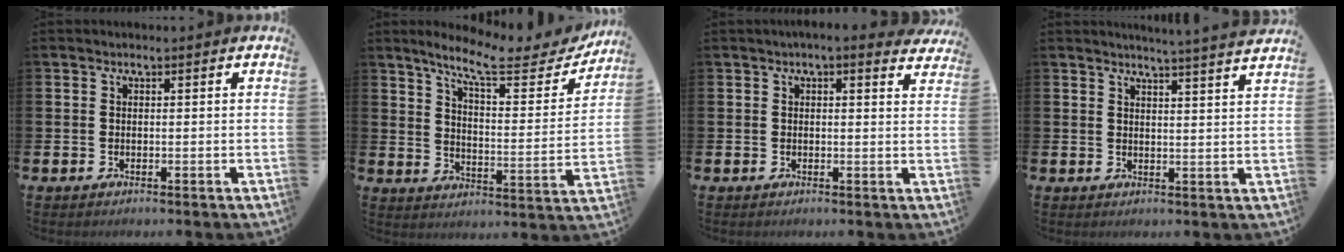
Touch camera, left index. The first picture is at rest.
{"total": 9.8, "force": [8.3, 2.1, 4.7], "torque": [-0.105, -0.051, 0.136]}
{"total": 1.9, "force": [1.8, 0.1, 0.7], "torque": [-0.007, -0.012, 0.029]}
{"total": 4.1, "force": [3.9, -1.0, 0.5], "torque": [-0.006, -0.030, 0.067]}